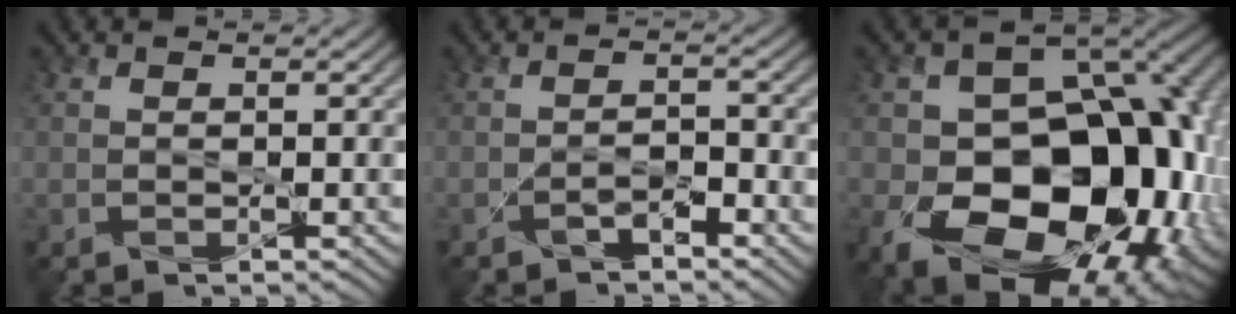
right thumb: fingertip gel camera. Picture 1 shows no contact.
{"total": 1.9, "force": [-1.8, 0.1, 0.7], "torque": [-0.005, 0.010, -0.028]}
{"total": 20.6, "force": [-4.7, 15.6, 12.6], "torque": [-0.165, -0.036, -0.070]}